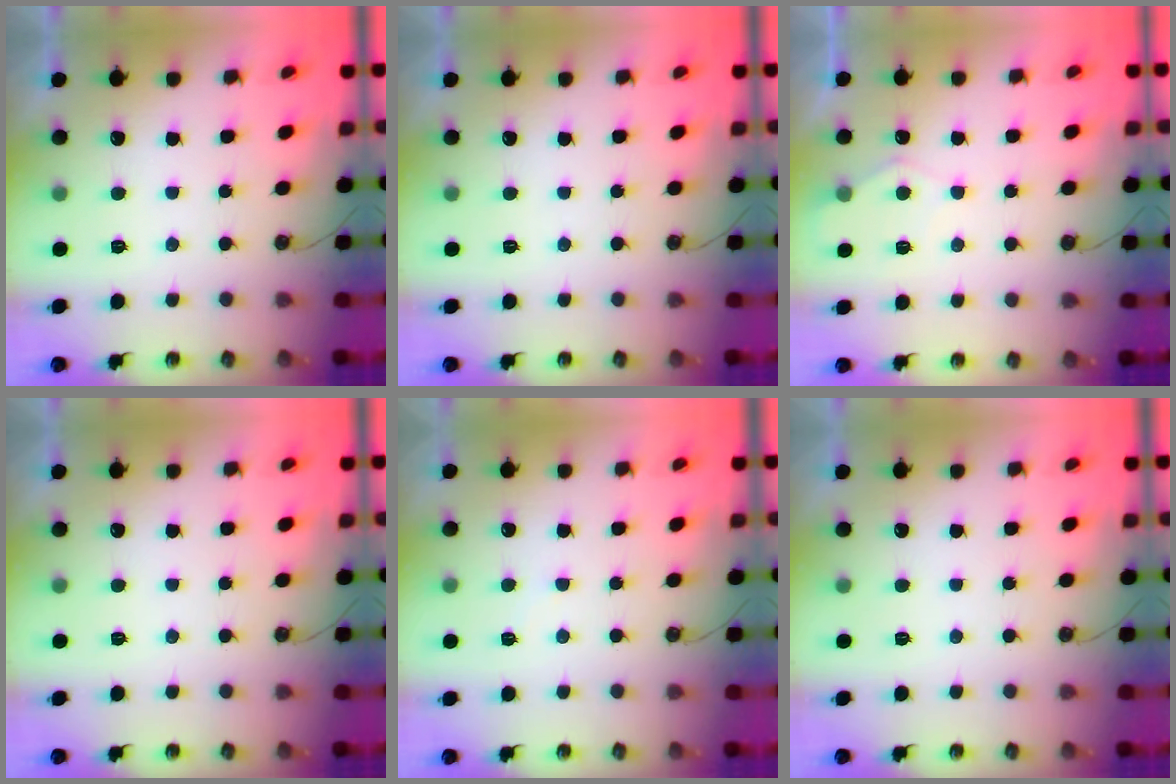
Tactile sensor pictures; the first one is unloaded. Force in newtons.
{"total": 0.0}
{"total": 6.0, "press": 6.0, "slide": 0.8}
{"total": 0.0}
{"total": 2.3, "press": 2.2, "slide": 0.4}
{"total": 0.0}